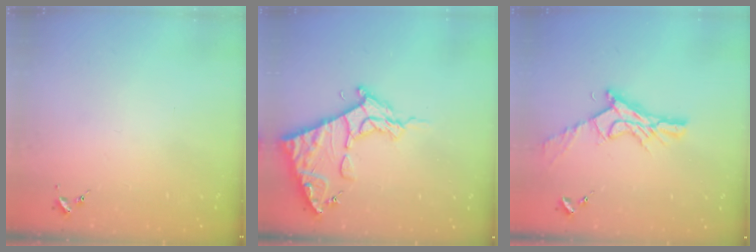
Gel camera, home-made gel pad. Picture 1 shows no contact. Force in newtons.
{"total": 16.9, "press": 16.8, "slide": 1.5}
{"total": 13.9, "press": 13.8, "slide": 1.0}